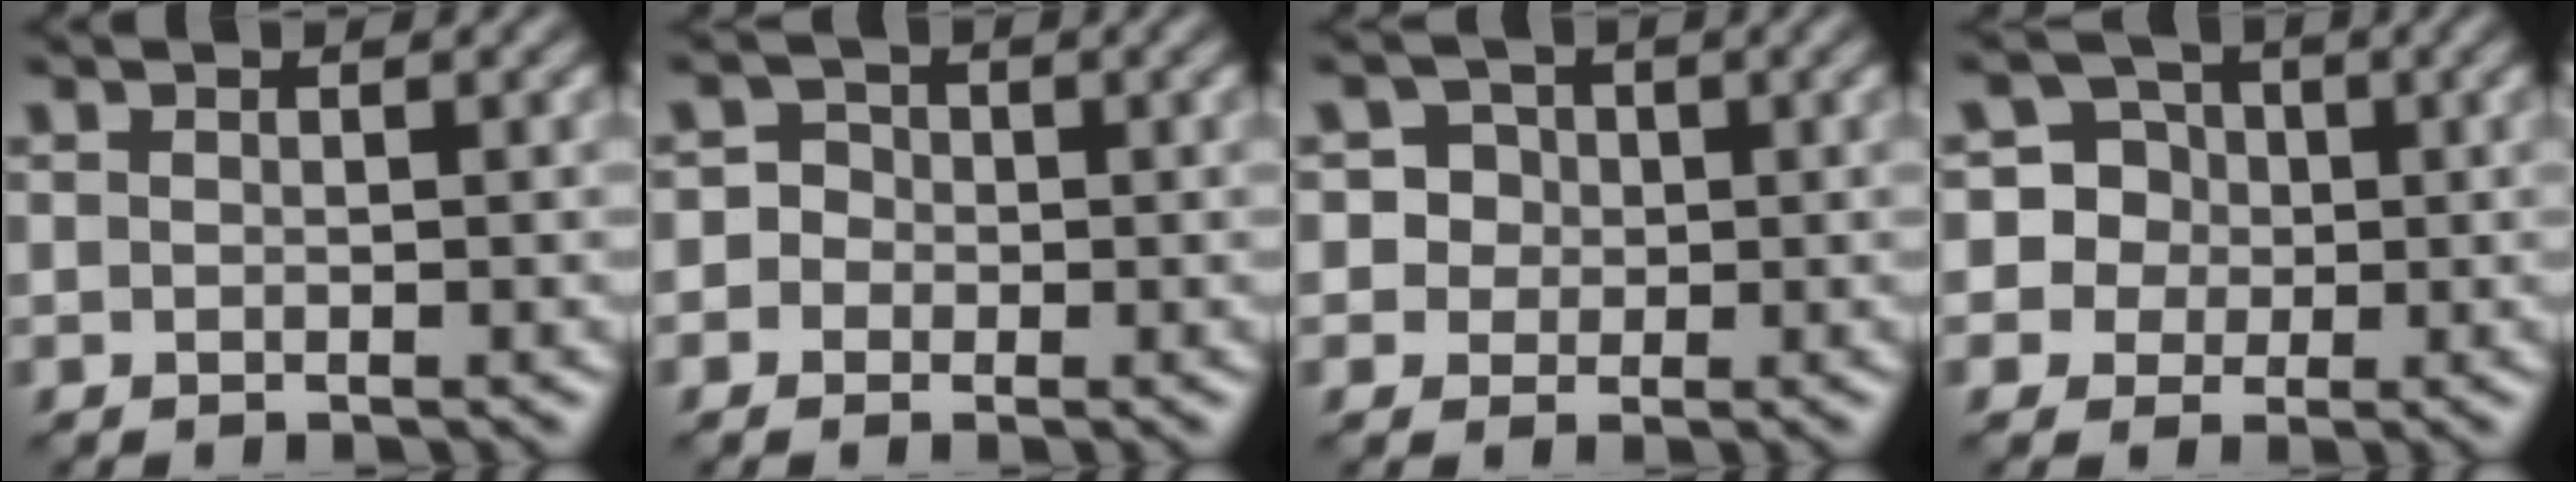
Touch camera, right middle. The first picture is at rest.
{"total": 2.5, "force": [-0.4, 2.4, 0.6], "torque": [0.017, 0.018, -0.030]}
{"total": 3.5, "force": [0.9, 3.2, 1.0], "torque": [0.005, 0.015, 0.006]}
{"total": 7.1, "force": [0.9, 7.0, 1.3], "torque": [-0.034, 0.034, 0.008]}